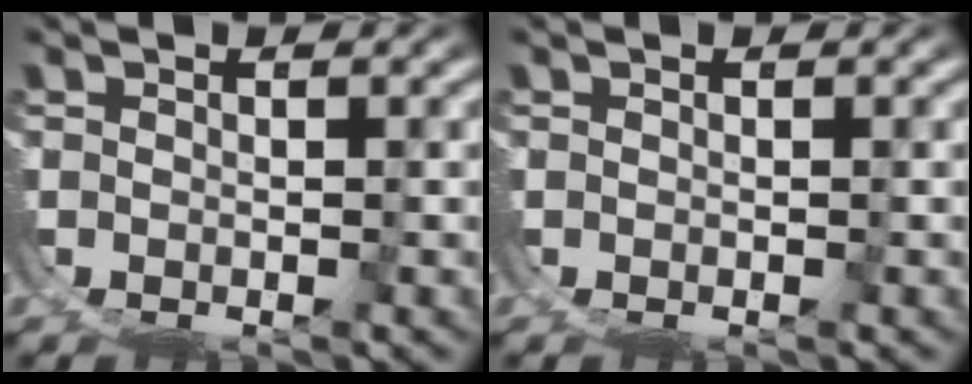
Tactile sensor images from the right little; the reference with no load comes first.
{"total": 0.0}